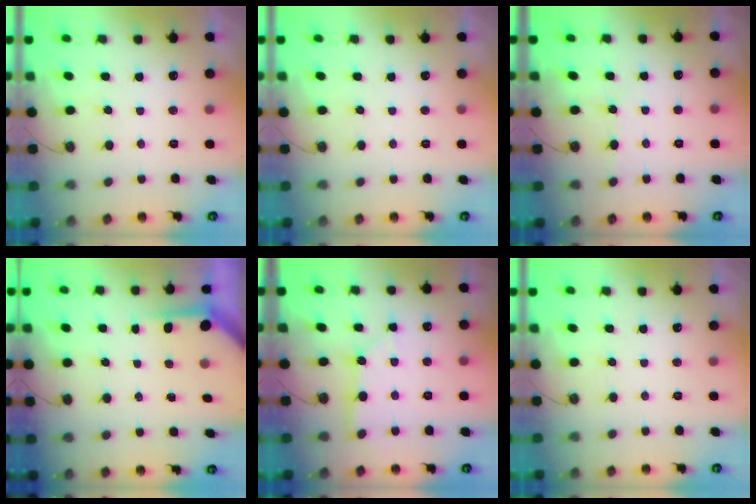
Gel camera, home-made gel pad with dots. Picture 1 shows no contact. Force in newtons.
{"total": 0.0}
{"total": 1.6, "press": 1.5, "slide": 0.3}
{"total": 3.6, "press": 3.6, "slide": 0.4}
{"total": 5.8, "press": 5.8, "slide": 0.5}
{"total": 0.0}